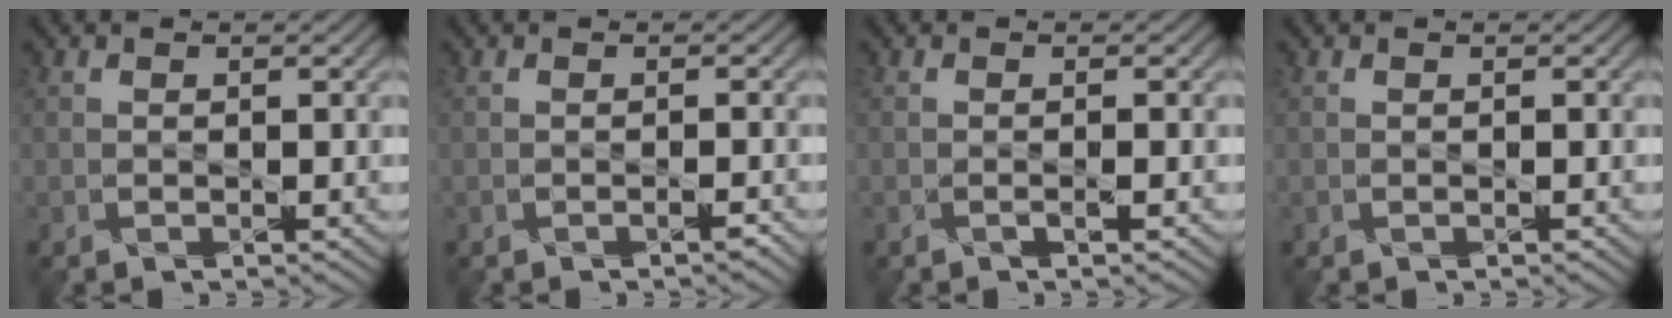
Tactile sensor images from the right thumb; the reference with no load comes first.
{"total": 0.8, "force": [-0.5, 0.0, 0.6], "torque": [-0.009, 0.002, -0.011]}
{"total": 0.6, "force": [-0.2, 0.0, 0.6], "torque": [-0.009, -0.001, -0.006]}
{"total": 0.0}